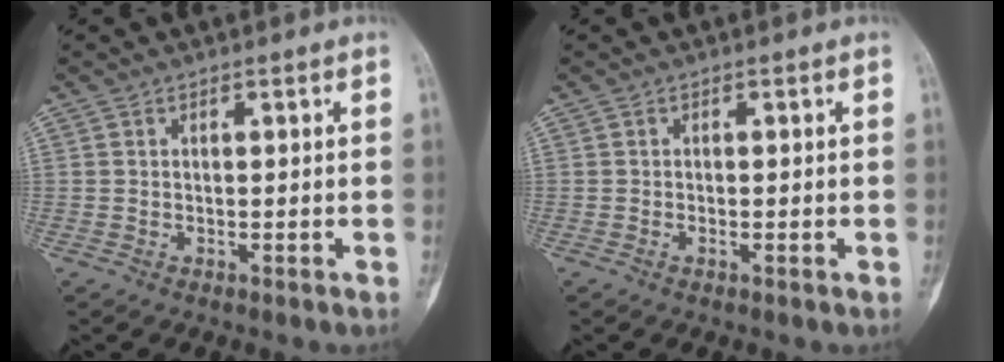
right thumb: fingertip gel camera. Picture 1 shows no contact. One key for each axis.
{"total": 0.6, "fx": -0.2, "fy": 0.2, "fz": 0.6, "tx": -0.012, "ty": 0.002, "tz": -0.004}